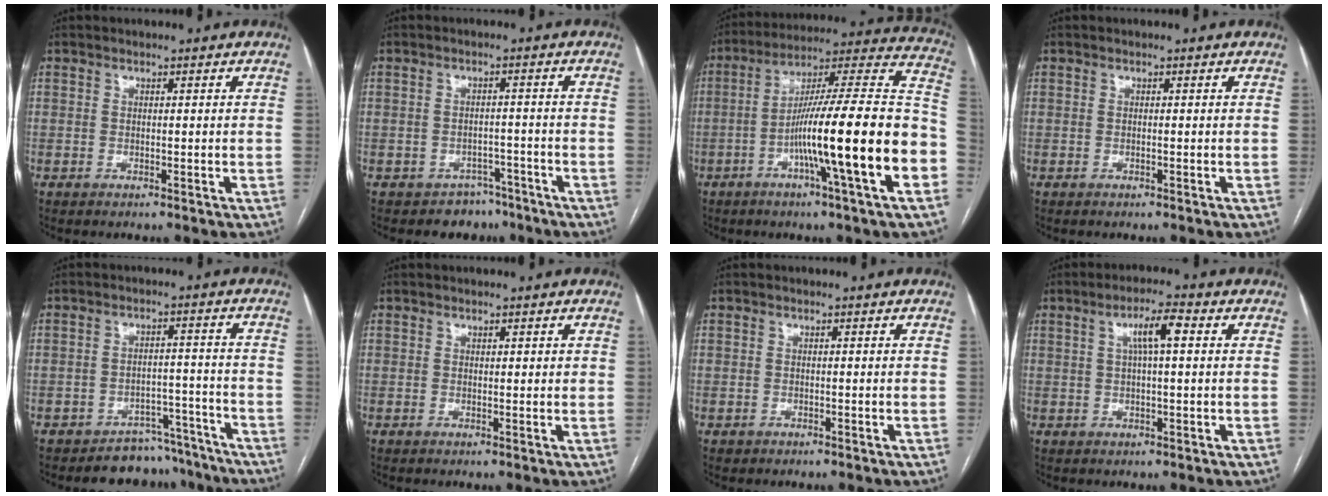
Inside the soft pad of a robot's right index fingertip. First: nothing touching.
{"total": 4.4, "force": [-3.4, 2.8, -0.4], "torque": [0.012, 0.016, -0.046]}
{"total": 22.9, "force": [-7.0, -0.3, 21.8], "torque": [-0.298, 0.004, -0.119]}
{"total": 0.0}
{"total": 8.3, "force": [-7.4, 3.7, -0.2], "torque": [0.033, 0.040, -0.102]}
{"total": 0.7, "force": [0.4, 0.3, 0.5], "torque": [-0.003, 0.001, 0.005]}
{"total": 0.6, "force": [-0.4, 0.5, -0.1], "torque": [-0.005, 0.004, -0.006]}
{"total": 5.0, "force": [1.3, 0.6, 4.8], "torque": [-0.088, 0.011, 0.024]}